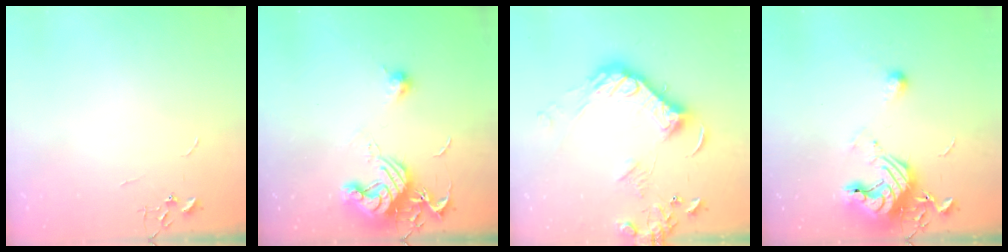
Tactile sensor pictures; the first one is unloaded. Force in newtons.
{"total": 14.7, "press": 14.7, "slide": 0.7}
{"total": 18.6, "press": 18.5, "slide": 1.9}
{"total": 12.9, "press": 12.8, "slide": 1.2}